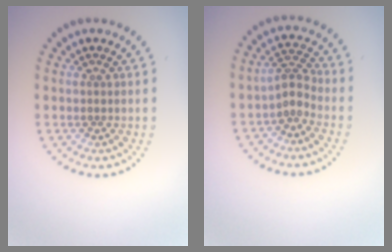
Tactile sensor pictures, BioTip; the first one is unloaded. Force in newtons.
{"total": 2.2, "press": 1.5, "slide": 1.6}